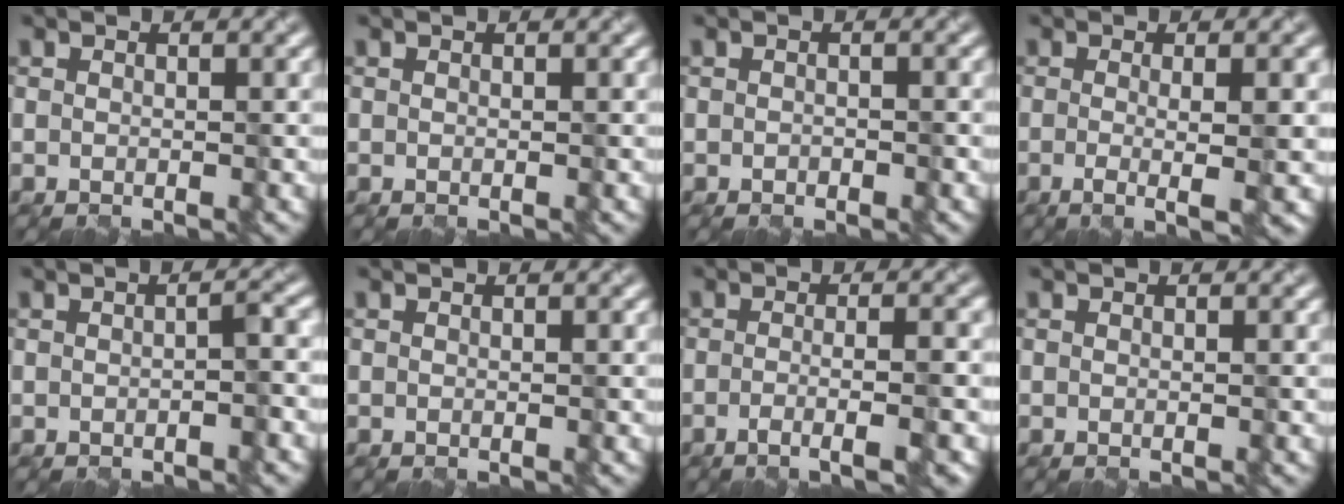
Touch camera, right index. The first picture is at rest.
{"total": 0.0}
{"total": 0.8, "force": [-0.5, 0.3, 0.5], "torque": [-0.006, 0.003, -0.007]}
{"total": 4.7, "force": [-0.4, 1.3, 4.5], "torque": [-0.061, -0.003, -0.006]}
{"total": 1.9, "force": [-0.4, 0.3, 1.8], "torque": [-0.022, 0.006, -0.006]}
{"total": 0.0}
{"total": 5.2, "force": [-1.8, 1.5, 4.6], "torque": [-0.051, -0.001, -0.027]}
{"total": 0.0}